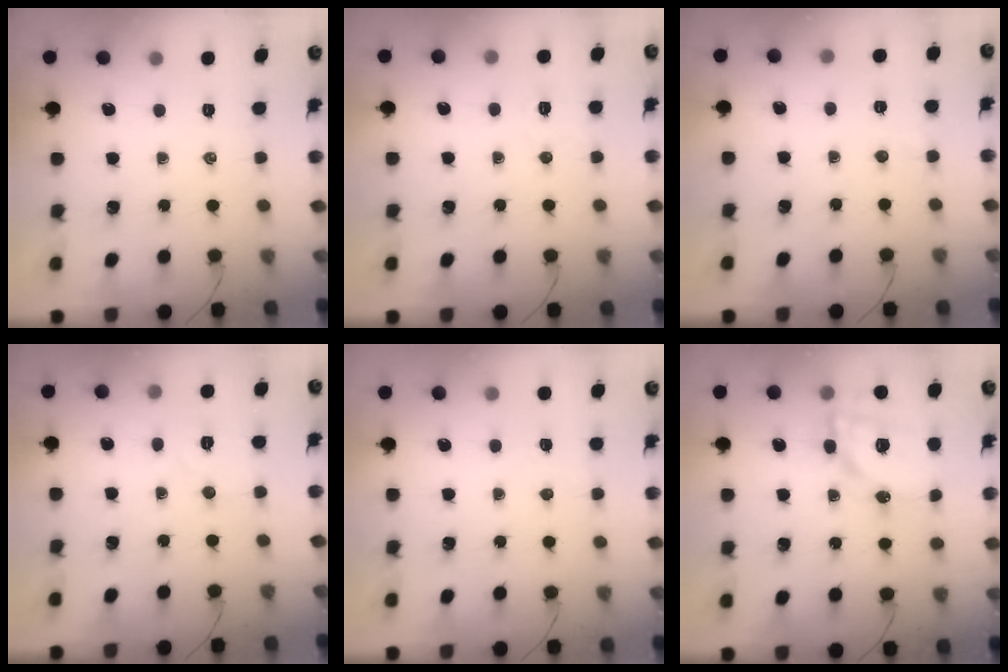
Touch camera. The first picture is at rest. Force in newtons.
{"total": 3.9, "press": 3.8, "slide": 1.0}
{"total": 3.1, "press": 2.9, "slide": 0.9}
{"total": 4.3, "press": 4.2, "slide": 0.8}
{"total": 3.1, "press": 3.0, "slide": 0.8}
{"total": 15.7, "press": 15.3, "slide": 3.5}